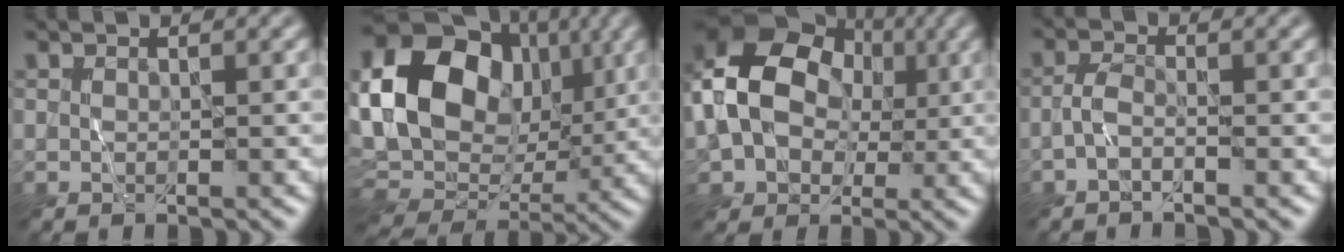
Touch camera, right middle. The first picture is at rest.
{"total": 18.7, "force": [4.0, 14.6, 10.9], "torque": [-0.246, 0.030, 0.084]}
{"total": 14.1, "force": [1.9, 11.2, 8.4], "torque": [-0.194, 0.031, 0.025]}
{"total": 1.9, "force": [-1.0, 0.6, 1.4], "torque": [-0.029, 0.004, -0.025]}